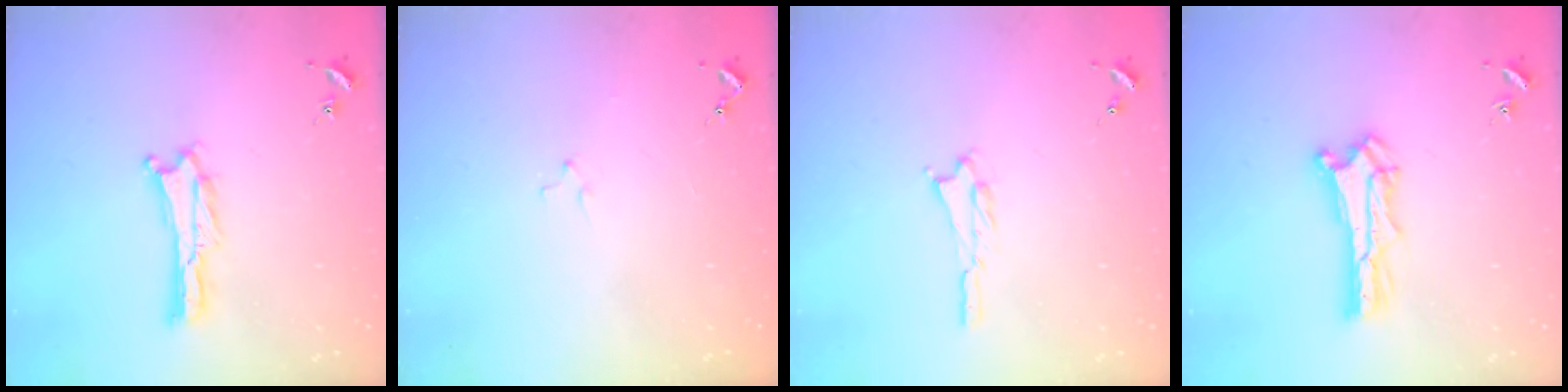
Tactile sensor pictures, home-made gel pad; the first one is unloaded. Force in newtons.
{"total": 0.8, "press": 0.8, "slide": 0.2}
{"total": 1.1, "press": 1.1, "slide": 0.2}
{"total": 1.4, "press": 1.4, "slide": 0.2}